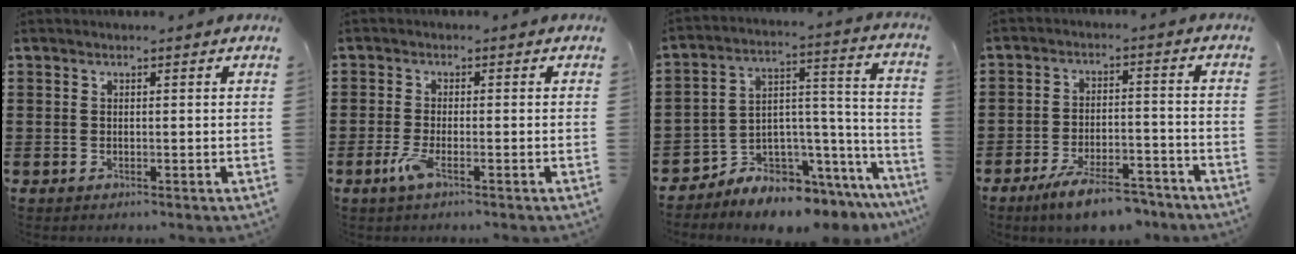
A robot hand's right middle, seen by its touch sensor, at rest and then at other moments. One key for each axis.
{"total": 3.0, "fx": -1.4, "fy": 0.6, "fz": 2.6, "tx": -0.072, "ty": -0.013, "tz": -0.031}
{"total": 5.5, "fx": -5.2, "fy": 1.8, "fz": -0.3, "tx": 0.001, "ty": -0.015, "tz": -0.099}
{"total": 7.9, "fx": -6.7, "fy": 1.4, "fz": 4.0, "tx": -0.076, "ty": 0.005, "tz": -0.125}